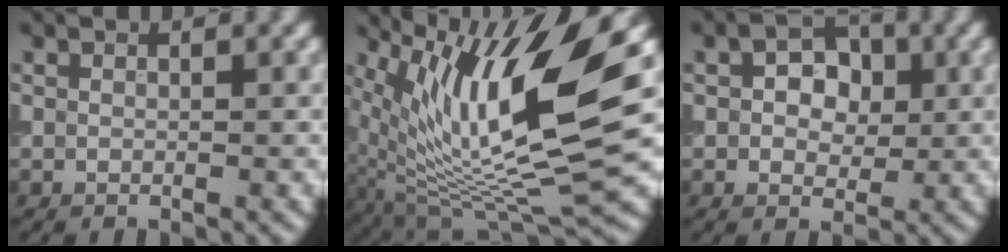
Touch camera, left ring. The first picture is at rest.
{"total": 14.9, "force": [4.2, 4.7, 13.4], "torque": [-0.248, -0.009, 0.086]}
{"total": 4.0, "force": [0.6, 2.9, 2.7], "torque": [-0.034, 0.005, -0.001]}